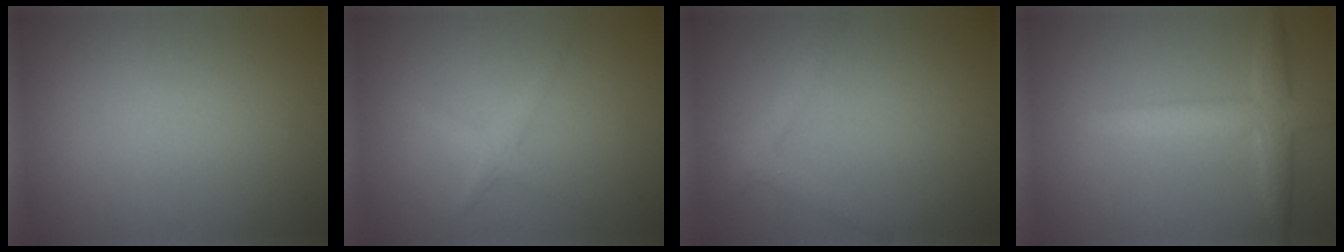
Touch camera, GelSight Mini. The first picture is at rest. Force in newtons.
{"total": 1.0, "press": 1.0, "slide": 0.1}
{"total": 2.0, "press": 2.0, "slide": 0.1}
{"total": 3.9, "press": 3.9, "slide": 0.2}